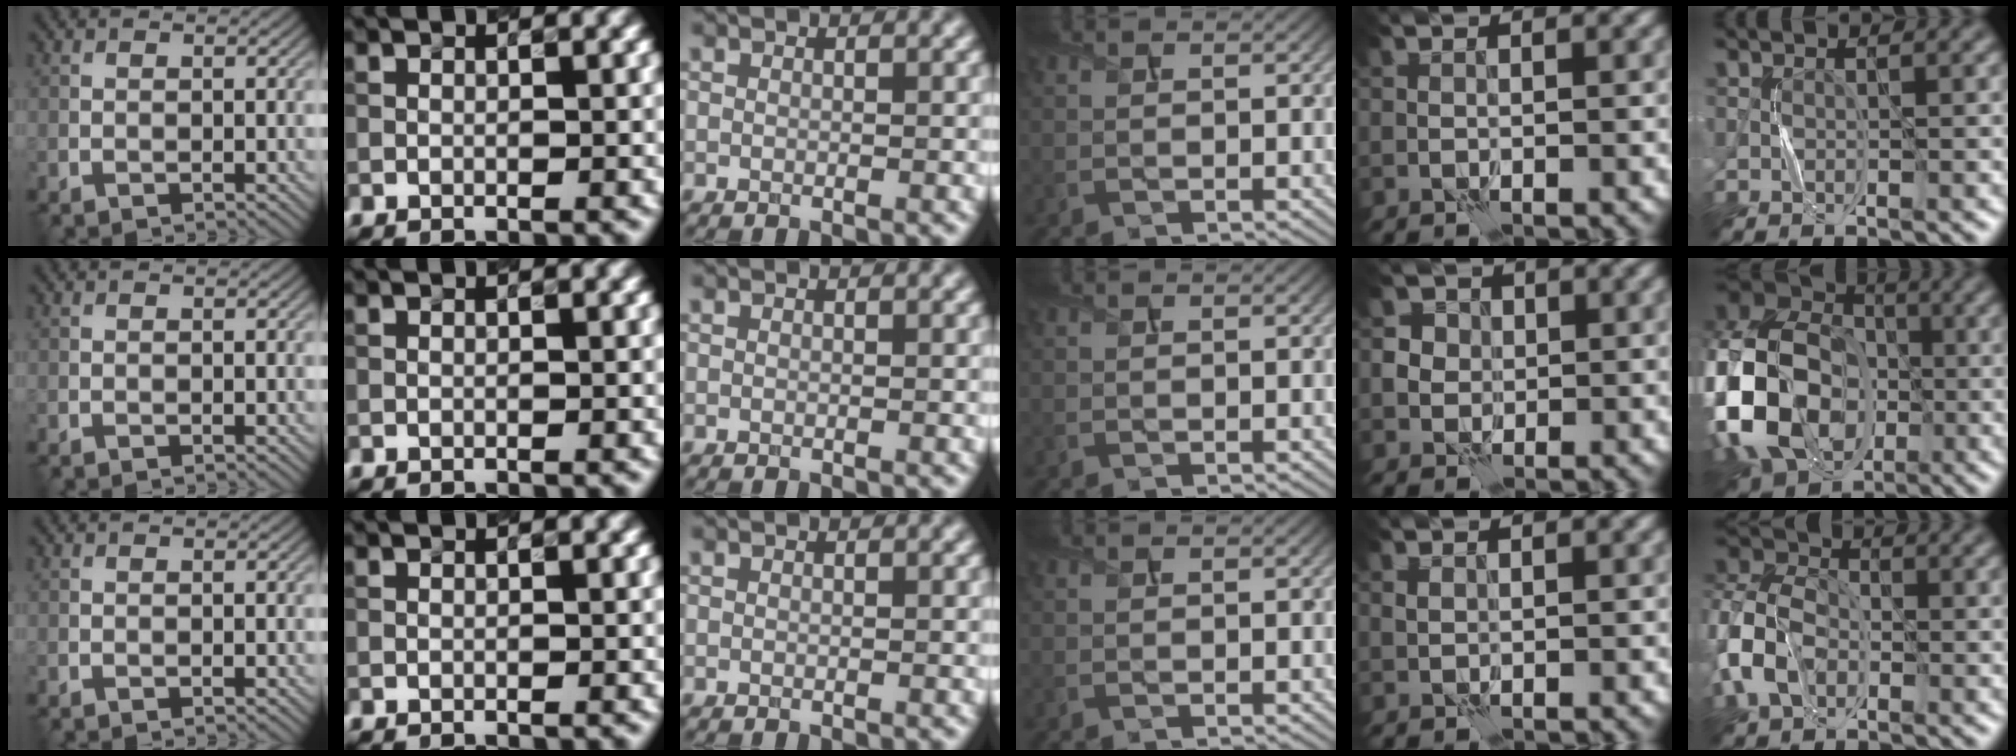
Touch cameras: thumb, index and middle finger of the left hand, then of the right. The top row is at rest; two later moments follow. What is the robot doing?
{"motion": "press", "object": "button"}